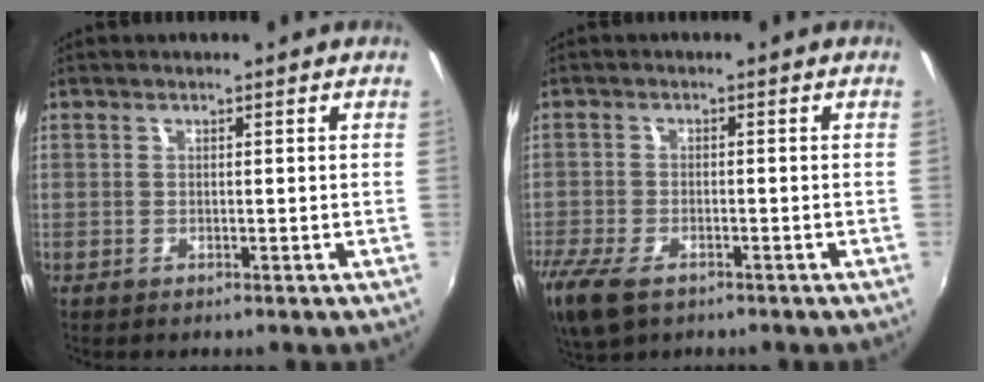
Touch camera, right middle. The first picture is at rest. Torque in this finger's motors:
{"motor_torque": [1.03, -0.80, 0.37, 0.11]}